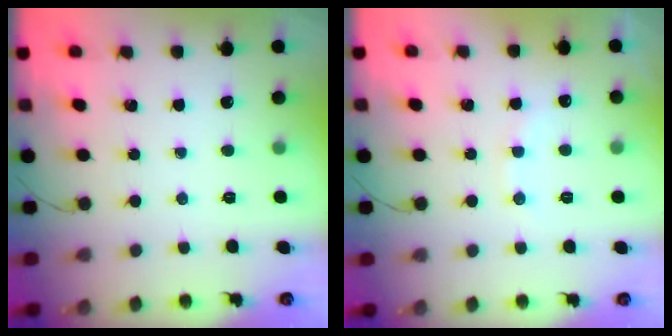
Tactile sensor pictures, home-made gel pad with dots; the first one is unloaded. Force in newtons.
{"total": 7.5, "press": 7.4, "slide": 1.3}